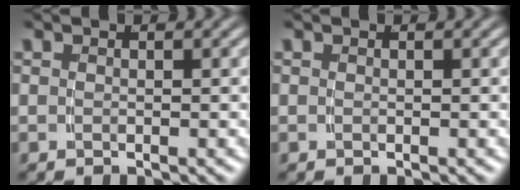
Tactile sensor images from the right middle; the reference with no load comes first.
{"total": 0.0}